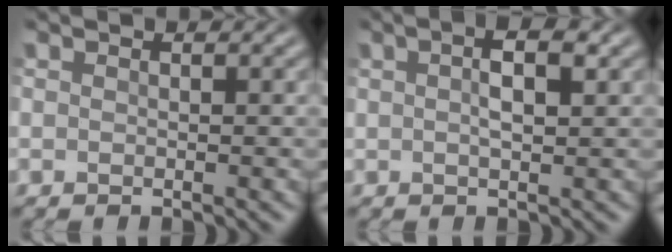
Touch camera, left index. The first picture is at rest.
{"total": 3.4, "force": [0.9, 1.2, 3.0], "torque": [-0.057, 0.003, 0.014]}